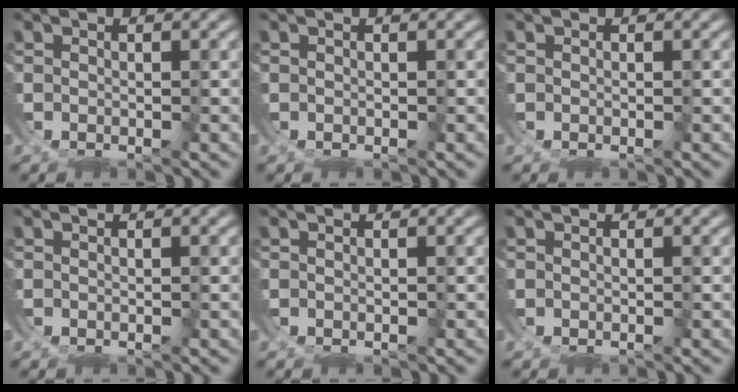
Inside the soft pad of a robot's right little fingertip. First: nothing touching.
{"total": 0.0}
{"total": 0.0}
{"total": 0.0}
{"total": 0.0}
{"total": 0.0}